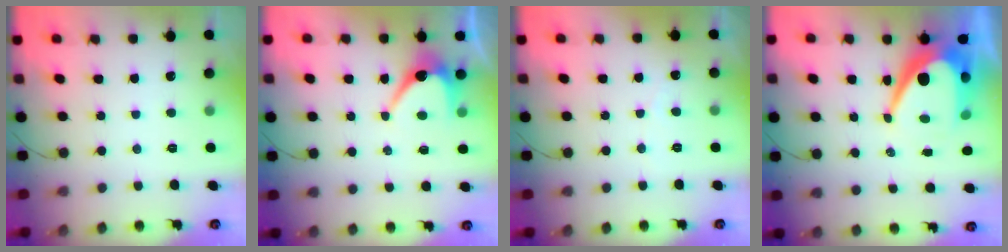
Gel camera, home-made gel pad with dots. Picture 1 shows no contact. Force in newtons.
{"total": 6.5, "press": 6.4, "slide": 0.9}
{"total": 1.9, "press": 1.9, "slide": 0.2}
{"total": 13.6, "press": 13.5, "slide": 1.2}